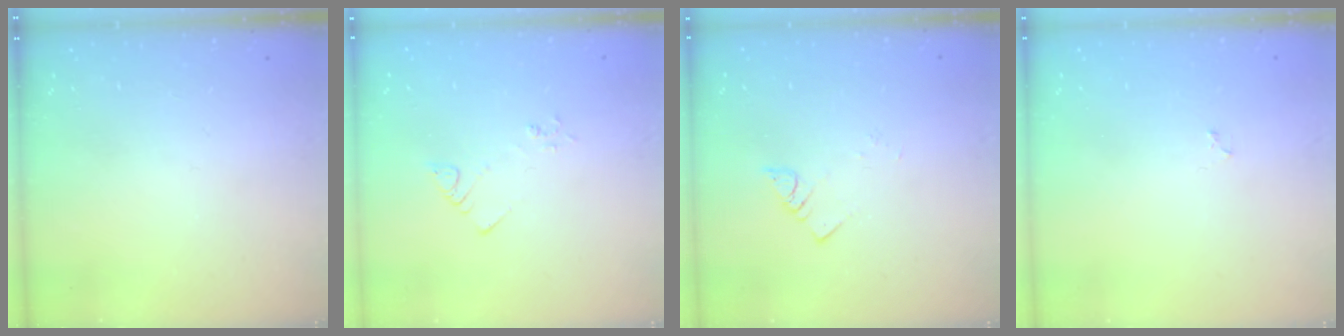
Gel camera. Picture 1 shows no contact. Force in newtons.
{"total": 2.4, "press": 2.4, "slide": 0.4}
{"total": 1.9, "press": 1.9, "slide": 0.1}
{"total": 2.2, "press": 2.1, "slide": 0.3}